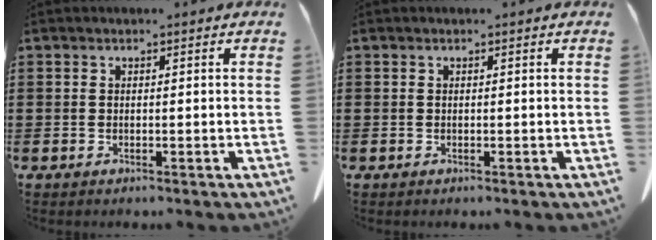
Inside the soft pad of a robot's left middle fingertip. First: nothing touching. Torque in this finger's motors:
{"motor_torque": [-0.04, -0.01, 0.03, -0.01]}